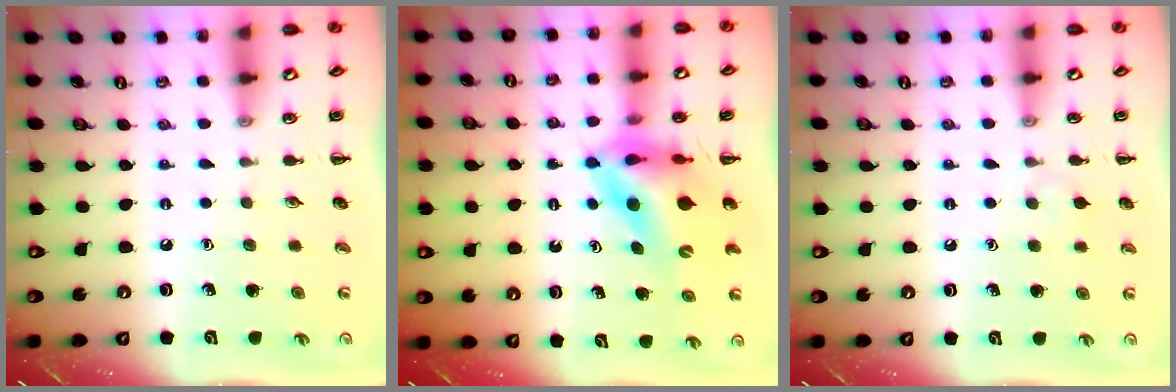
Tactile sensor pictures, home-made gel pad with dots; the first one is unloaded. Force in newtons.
{"total": 10.6, "press": 10.1, "slide": 3.1}
{"total": 4.4, "press": 4.1, "slide": 1.6}